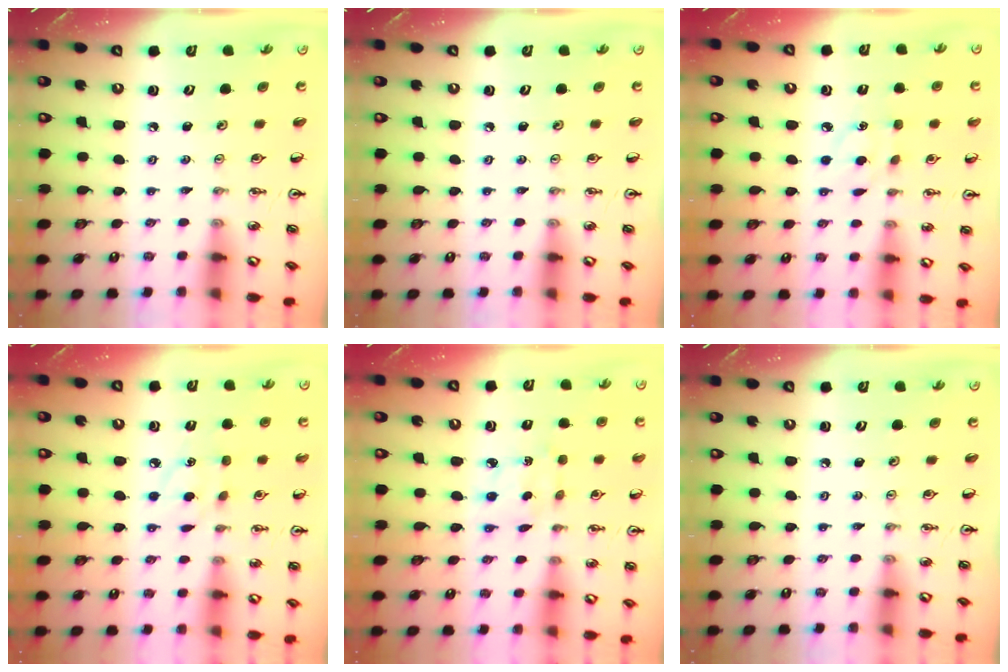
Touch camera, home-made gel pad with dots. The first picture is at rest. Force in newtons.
{"total": 0.0}
{"total": 5.8, "press": 5.8, "slide": 0.6}
{"total": 6.3, "press": 6.3, "slide": 0.6}
{"total": 2.8, "press": 2.8, "slide": 0.4}
{"total": 0.0}